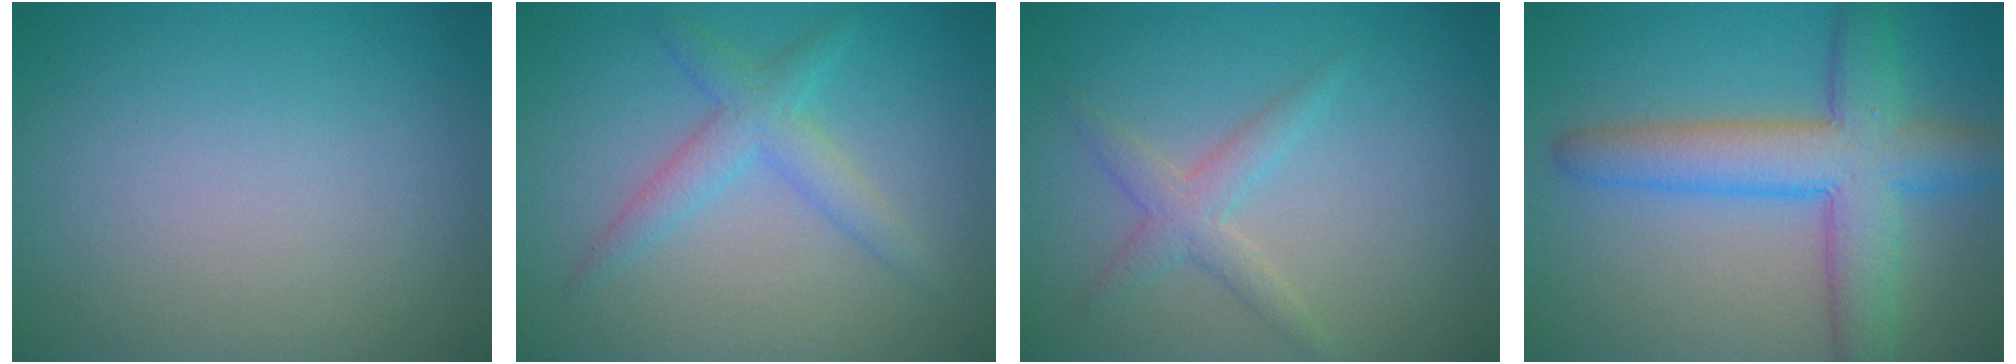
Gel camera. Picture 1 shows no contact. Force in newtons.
{"total": 3.0, "press": 3.0, "slide": 0.1}
{"total": 2.3, "press": 2.3, "slide": 0.0}
{"total": 7.7, "press": 7.7, "slide": 0.2}